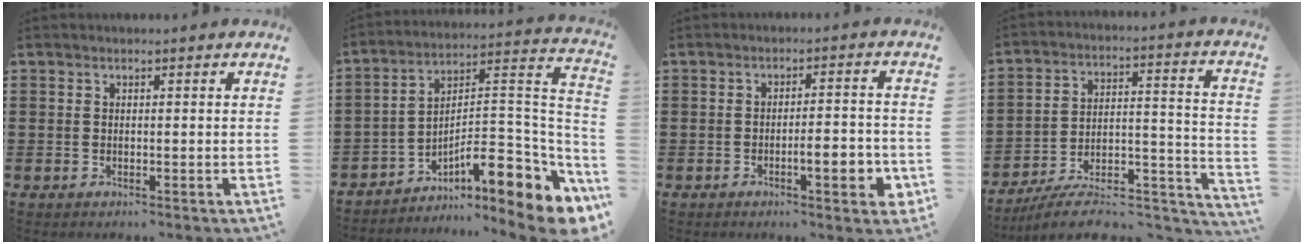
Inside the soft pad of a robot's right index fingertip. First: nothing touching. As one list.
[{"total": 9.7, "force": [-5.2, 3.5, 7.4], "torque": [-0.103, -0.014, -0.100]}, {"total": 4.9, "force": [-1.9, 1.2, 4.4], "torque": [-0.063, -0.002, -0.035]}, {"total": 9.1, "force": [-7.9, 2.1, 4.0], "torque": [-0.053, 0.017, -0.150]}]